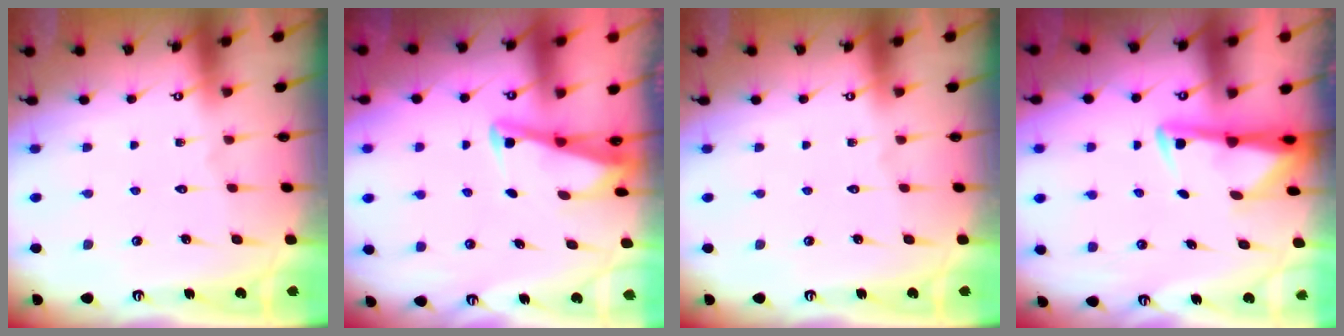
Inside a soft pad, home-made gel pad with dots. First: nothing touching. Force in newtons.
{"total": 2.8, "press": 2.8, "slide": 0.3}
{"total": 0.0}
{"total": 3.0, "press": 3.0, "slide": 0.5}